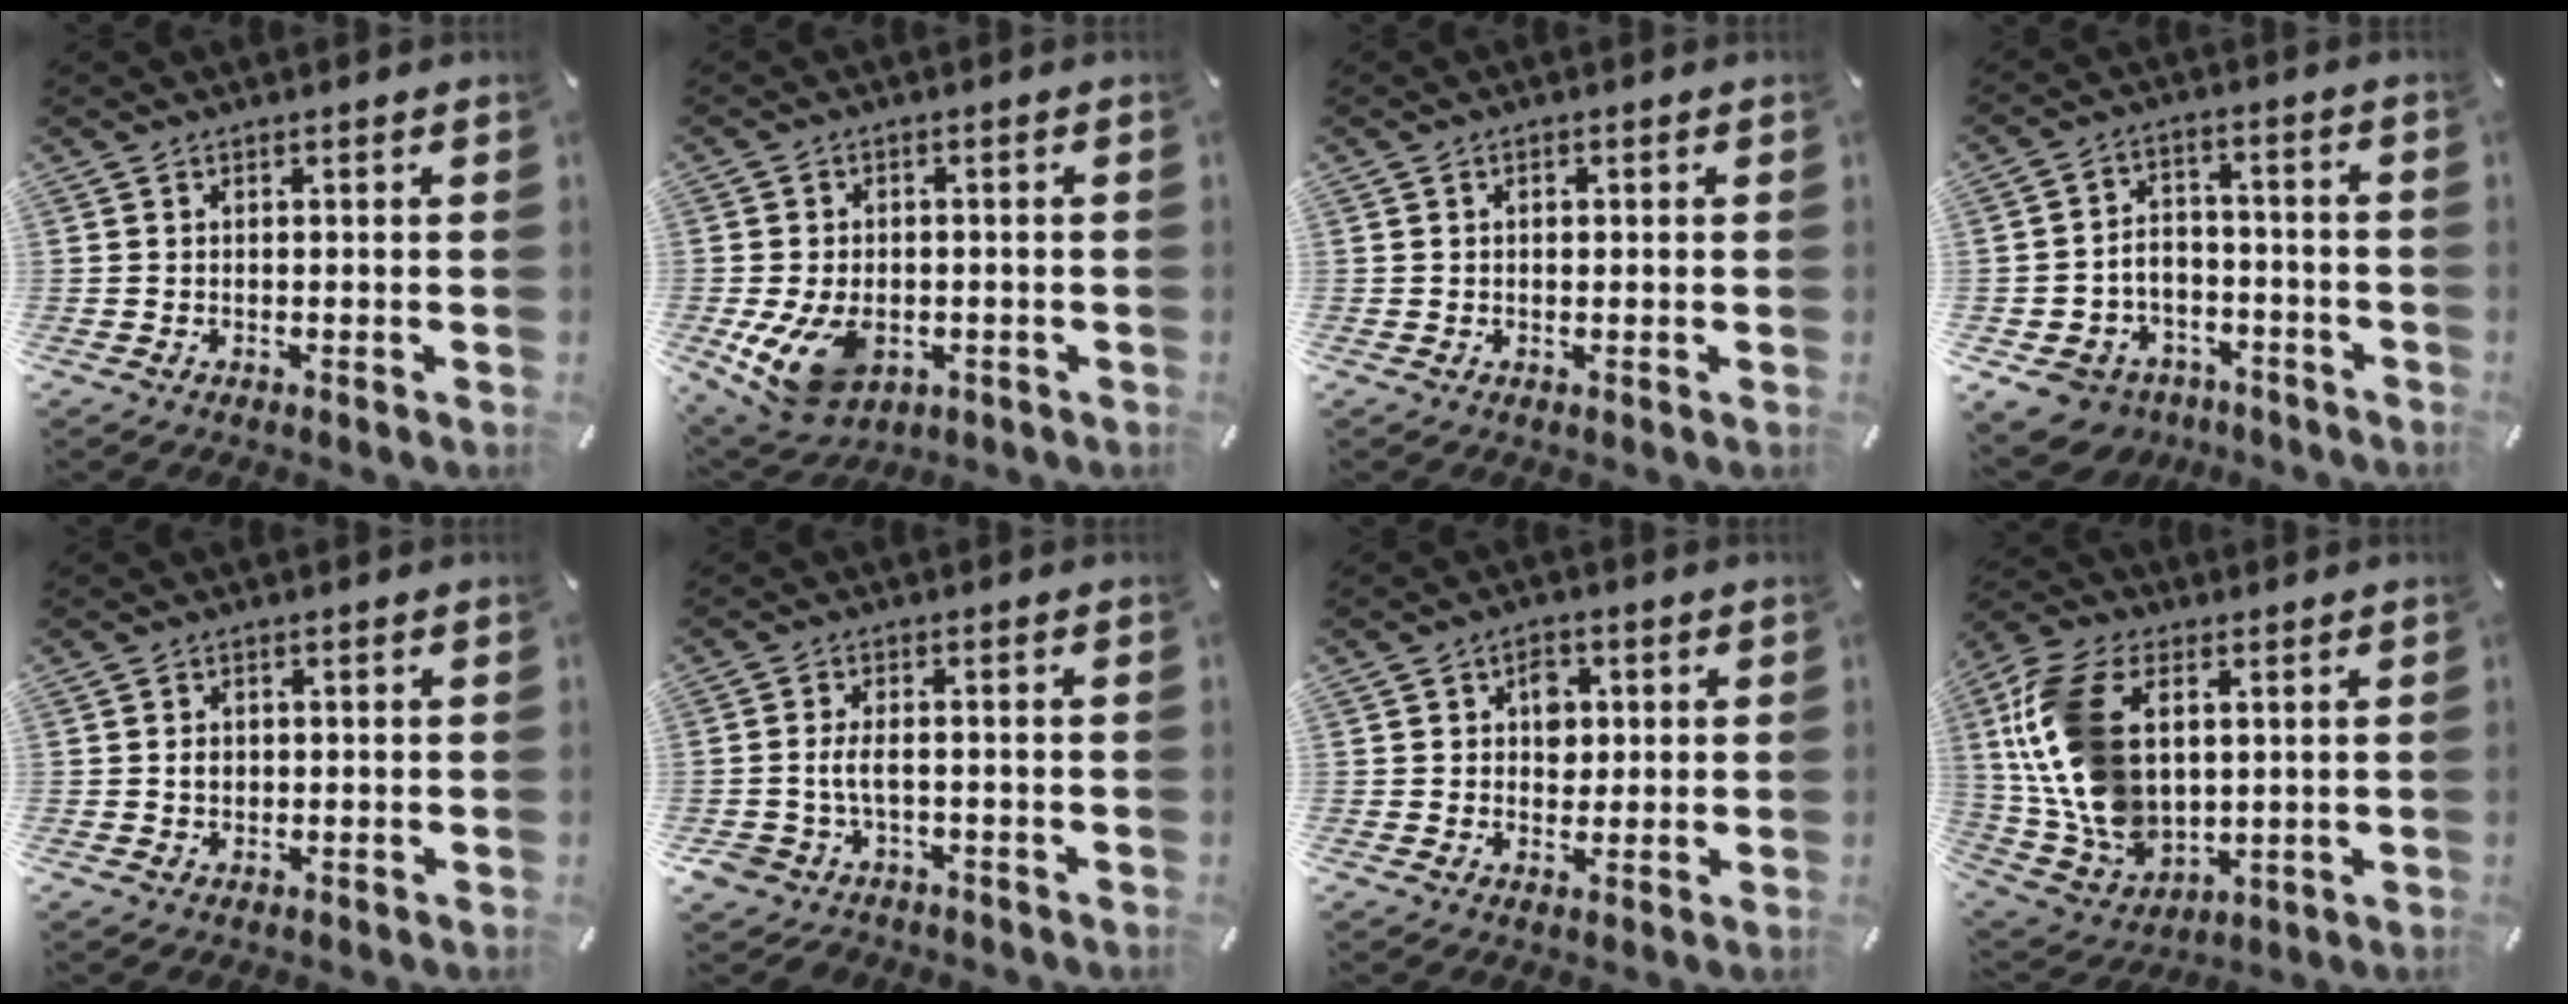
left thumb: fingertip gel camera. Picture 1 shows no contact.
{"total": 11.0, "force": [-2.9, 7.8, 7.1], "torque": [-0.142, 0.002, -0.049]}
{"total": 1.3, "force": [0.1, 0.9, 1.0], "torque": [-0.012, 0.001, -0.001]}
{"total": 8.7, "force": [-5.8, 6.3, 1.9], "torque": [-0.043, 0.035, -0.104]}
{"total": 2.2, "force": [0.0, 1.8, 1.2], "torque": [-0.018, 0.002, -0.004]}
{"total": 5.3, "force": [-1.4, 3.5, 3.7], "torque": [-0.086, 0.006, -0.029]}
{"total": 5.5, "force": [1.1, 4.6, 2.8], "torque": [-0.025, -0.005, 0.010]}
{"total": 20.2, "force": [3.7, 14.3, 13.8], "torque": [-0.320, -0.005, 0.068]}